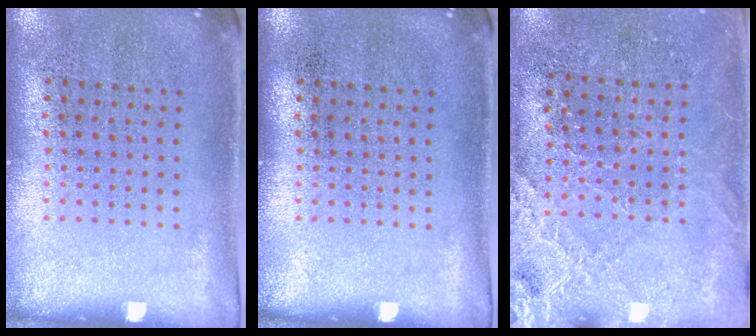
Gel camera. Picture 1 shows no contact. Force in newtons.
{"total": 0.0}
{"total": 2.7, "press": 2.7, "slide": 0.3}